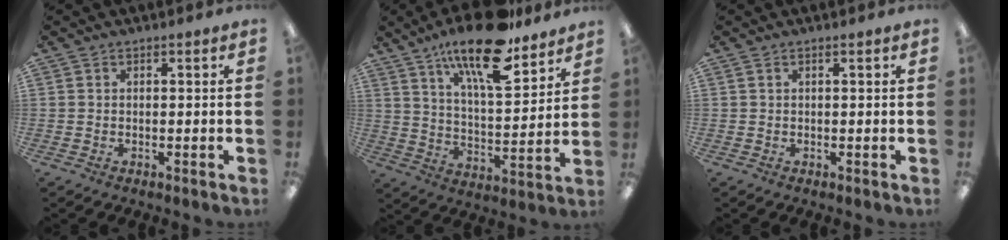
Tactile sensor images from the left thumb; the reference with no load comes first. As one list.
[{"total": 18.9, "force": [13.7, 5.7, 11.6], "torque": [-0.196, -0.078, 0.226]}, {"total": 0.6, "force": [0.2, 0.0, 0.6], "torque": [-0.010, 0.000, 0.003]}]